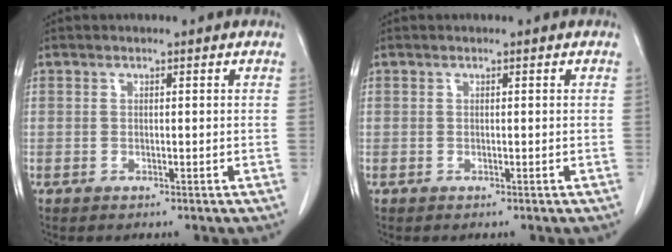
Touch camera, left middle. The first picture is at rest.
{"total": 0.0}